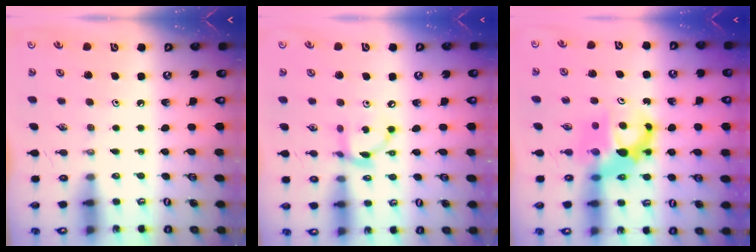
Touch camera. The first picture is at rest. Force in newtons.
{"total": 10.0, "press": 10.0, "slide": 0.5}
{"total": 8.3, "press": 8.2, "slide": 0.5}